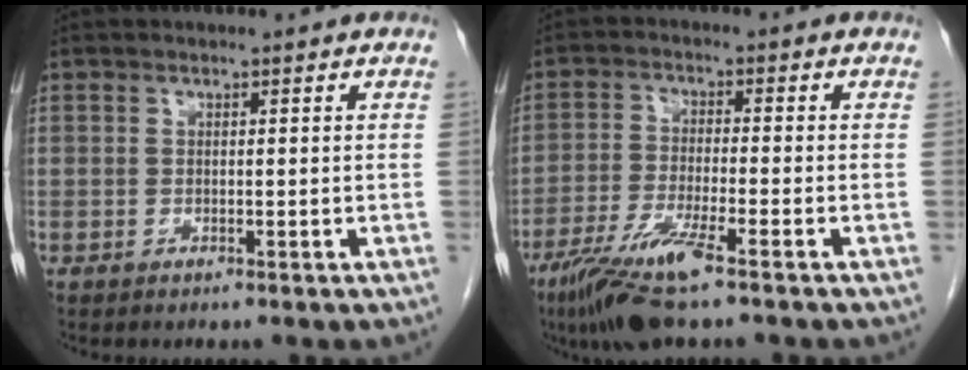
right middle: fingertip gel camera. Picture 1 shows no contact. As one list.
[{"total": 8.9, "force": [-5.7, 0.5, 6.8], "torque": [-0.137, -0.024, -0.107]}]